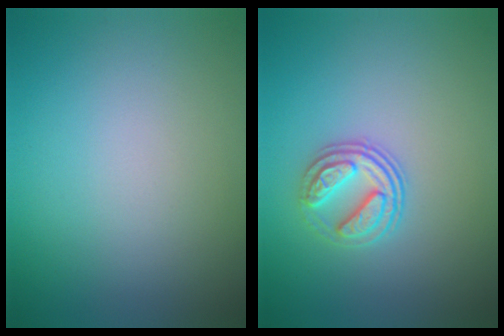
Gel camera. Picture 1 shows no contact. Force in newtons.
{"total": 2.9, "press": 2.6, "slide": 1.3}